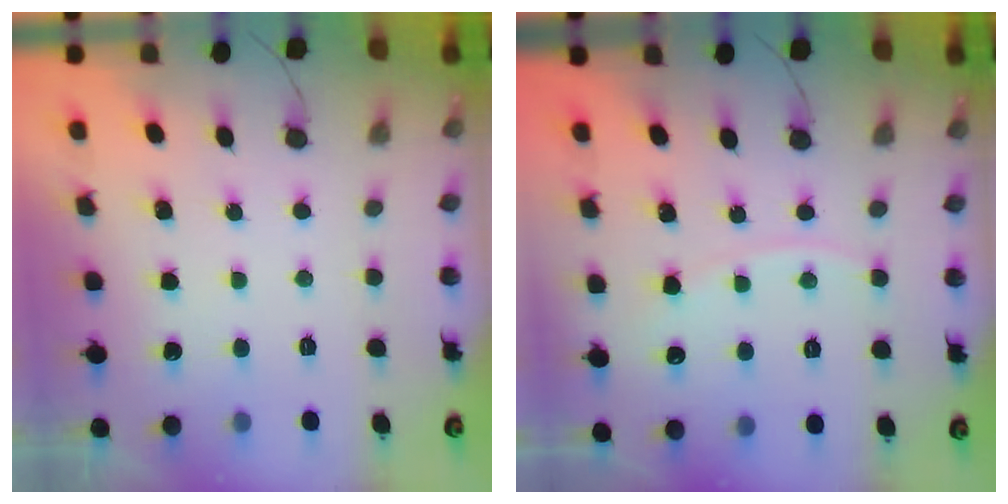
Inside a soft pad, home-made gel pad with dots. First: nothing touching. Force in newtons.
{"total": 5.8, "press": 5.8, "slide": 0.3}